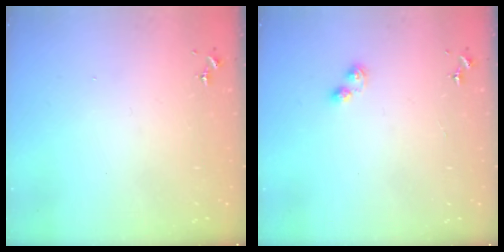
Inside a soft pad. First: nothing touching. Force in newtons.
{"total": 4.6, "press": 4.6, "slide": 0.7}